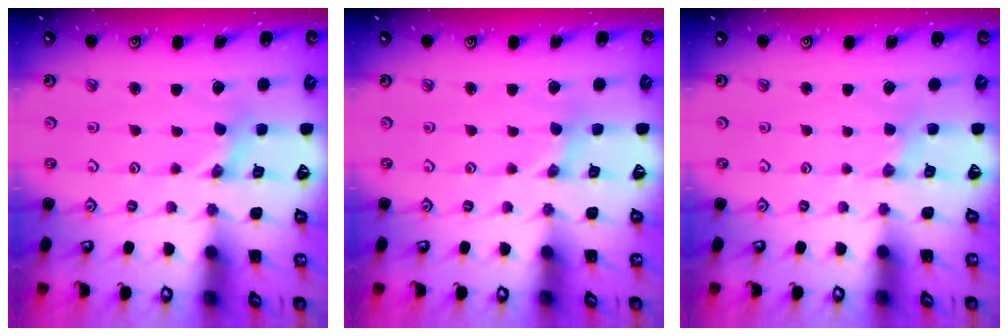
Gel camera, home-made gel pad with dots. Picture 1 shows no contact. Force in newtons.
{"total": 0.0}
{"total": 1.8, "press": 1.8, "slide": 0.3}